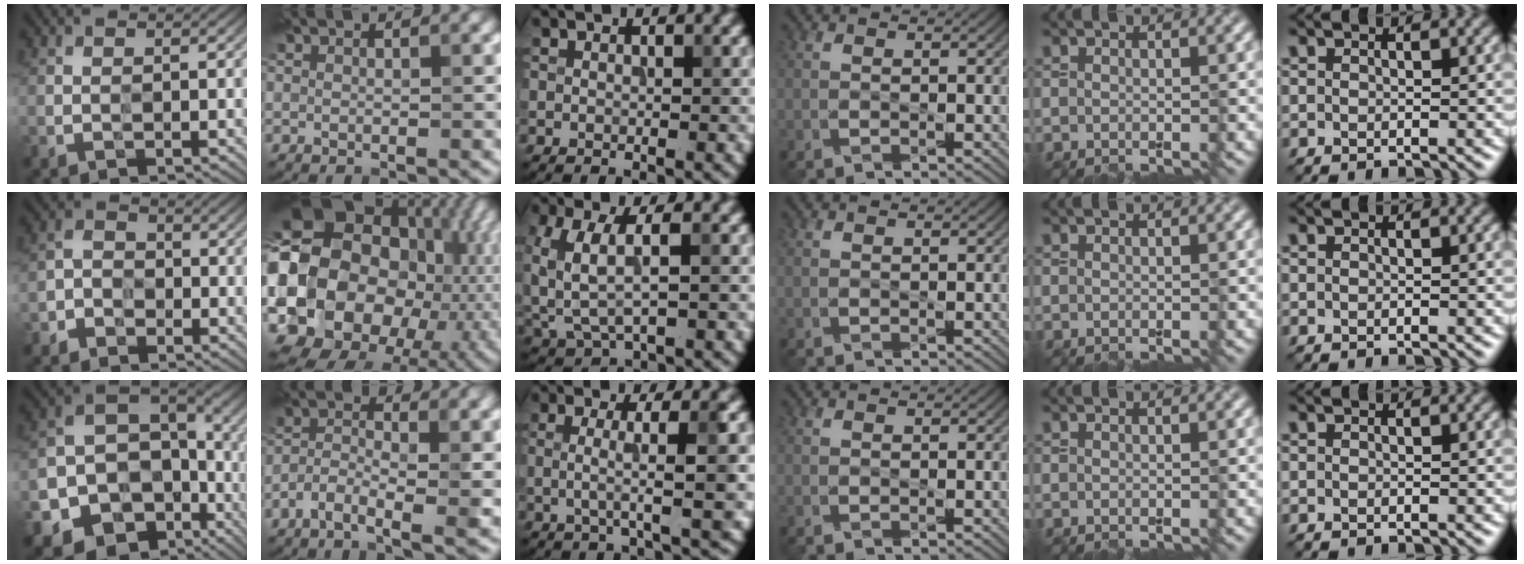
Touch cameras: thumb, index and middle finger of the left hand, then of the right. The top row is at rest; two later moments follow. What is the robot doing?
{"motion": "wipe", "object": "paper plate"}